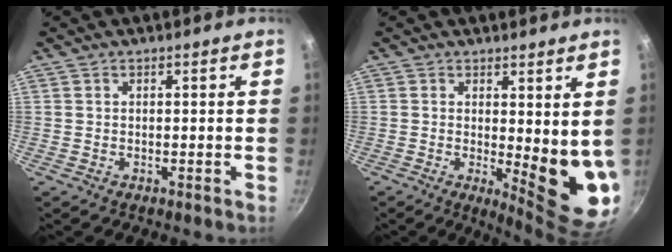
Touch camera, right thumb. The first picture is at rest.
{"total": 10.1, "force": [1.0, 3.5, 9.4], "torque": [-0.109, -0.041, 0.018]}